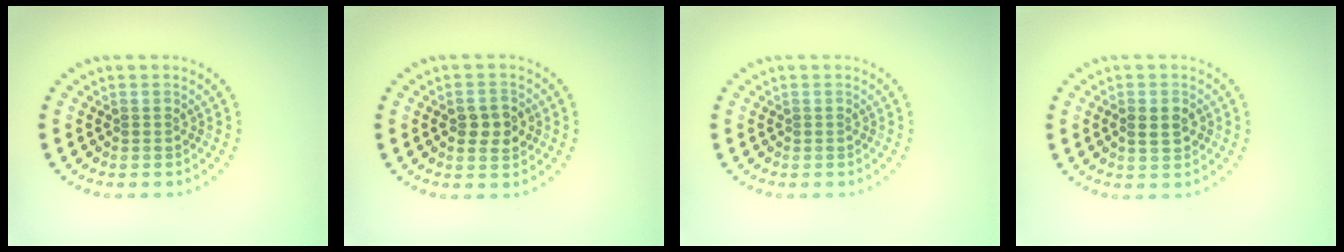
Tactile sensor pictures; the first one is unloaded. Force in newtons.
{"total": 2.6, "press": 2.6, "slide": 0.0}
{"total": 0.0}
{"total": 2.2, "press": 2.2, "slide": 0.1}